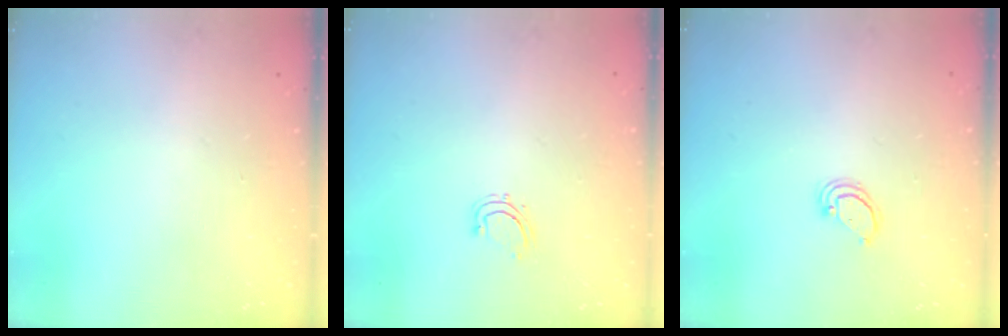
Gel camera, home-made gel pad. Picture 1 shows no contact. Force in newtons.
{"total": 4.2, "press": 4.1, "slide": 0.9}
{"total": 2.8, "press": 2.8, "slide": 0.2}